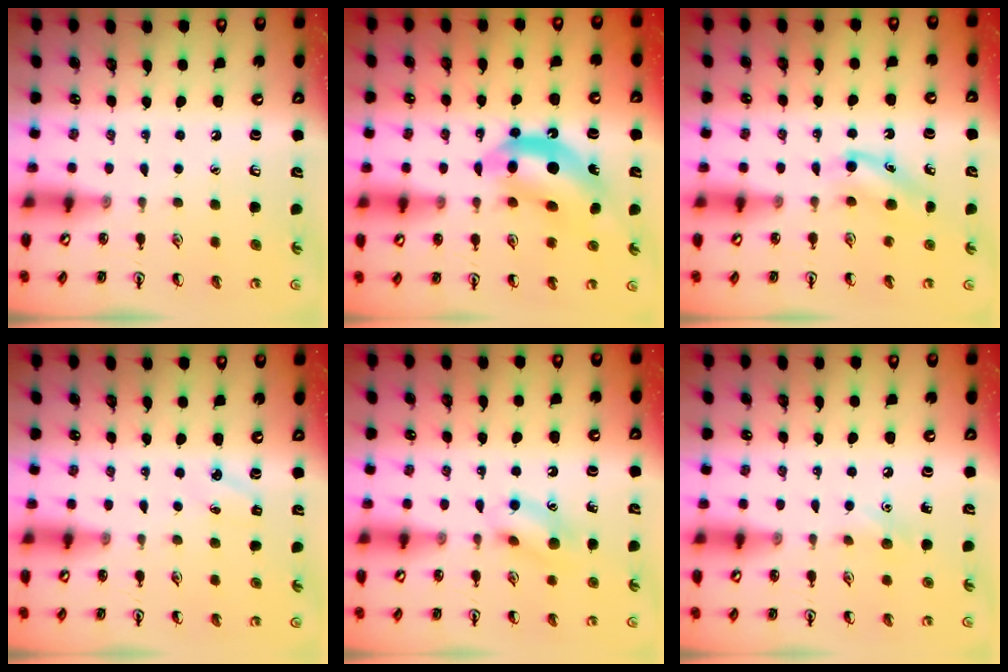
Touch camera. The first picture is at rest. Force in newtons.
{"total": 12.4, "press": 11.9, "slide": 3.6}
{"total": 5.6, "press": 5.3, "slide": 1.7}
{"total": 3.2, "press": 3.0, "slide": 1.0}
{"total": 10.4, "press": 10.3, "slide": 1.4}
{"total": 5.6, "press": 5.3, "slide": 1.8}